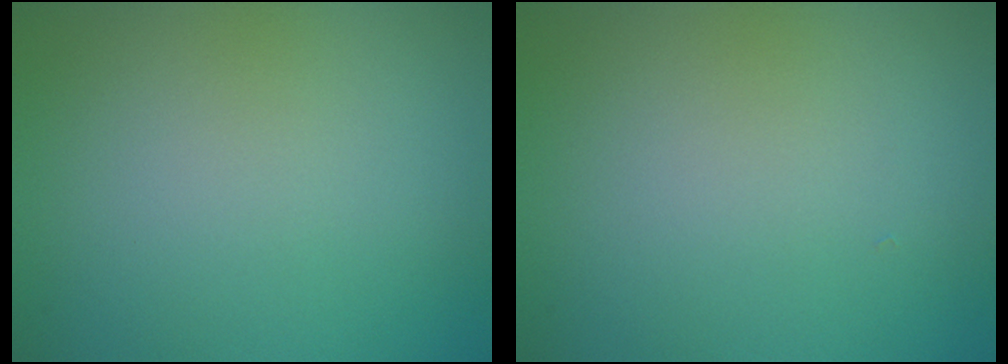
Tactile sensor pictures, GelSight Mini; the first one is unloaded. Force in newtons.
{"total": 0.0}